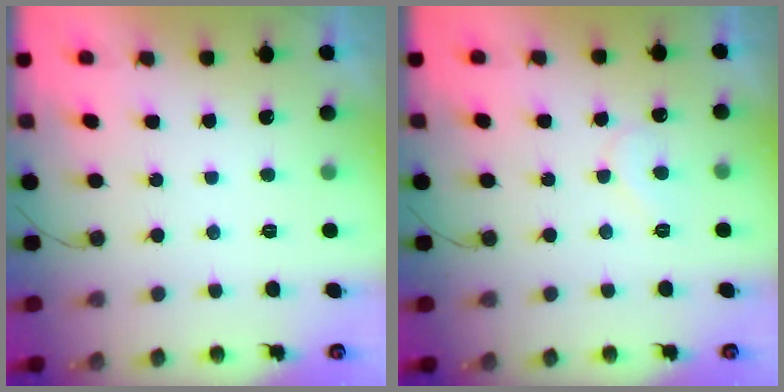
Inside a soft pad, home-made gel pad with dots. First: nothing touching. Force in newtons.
{"total": 6.1, "press": 6.1, "slide": 0.6}